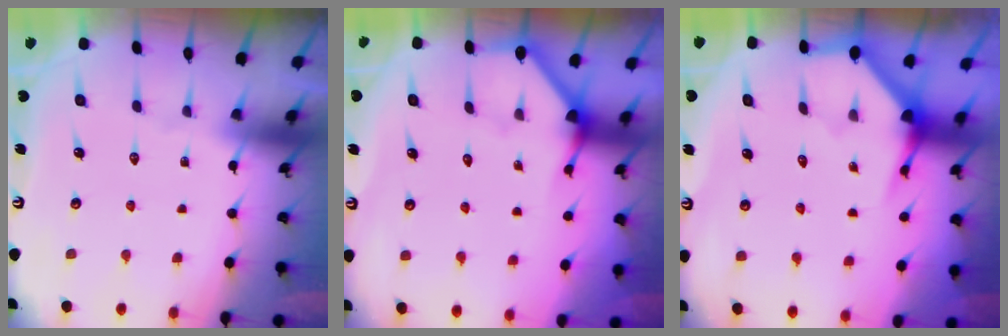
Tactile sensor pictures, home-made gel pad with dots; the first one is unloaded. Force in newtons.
{"total": 2.5, "press": 2.5, "slide": 0.2}
{"total": 3.9, "press": 3.9, "slide": 0.3}